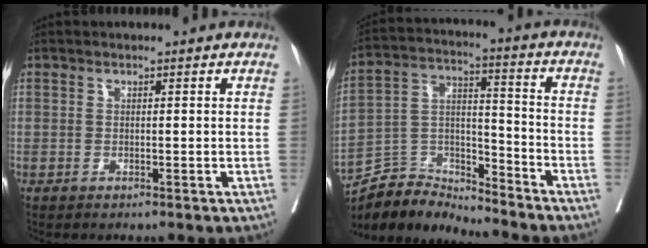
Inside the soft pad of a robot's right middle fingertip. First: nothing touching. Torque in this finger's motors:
{"motor_torque": [0.07, -0.08, 0.00, 0.00]}